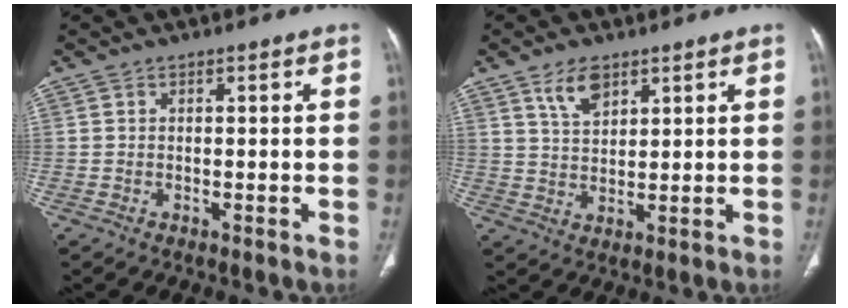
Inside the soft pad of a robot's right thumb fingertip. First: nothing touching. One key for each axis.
{"total": 5.8, "fx": 3.6, "fy": 2.9, "fz": 3.5, "tx": -0.050, "ty": -0.020, "tz": 0.070}